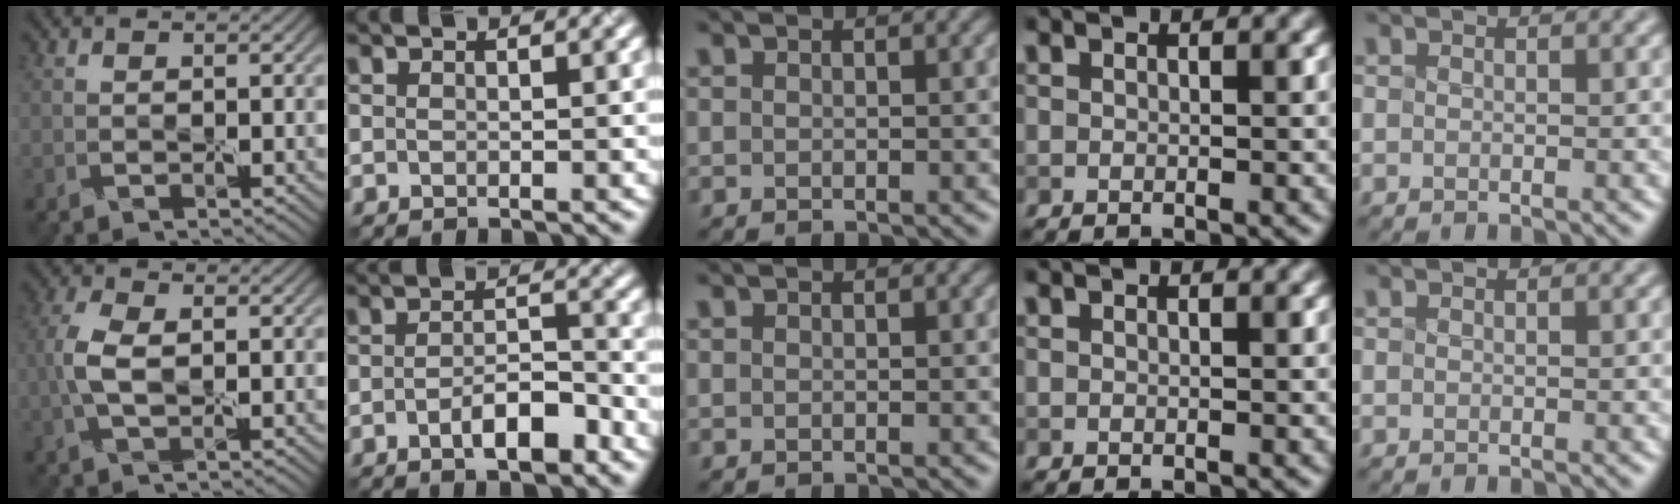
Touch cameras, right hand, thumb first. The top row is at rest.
{"thumb": {"total": 3.8, "force": [-0.3, 1.7, 3.4], "torque": [-0.085, 0.011, -0.011]}, "index": {"total": 3.9, "force": [-2.0, 1.2, 3.2], "torque": [-0.054, 0.005, -0.033]}}